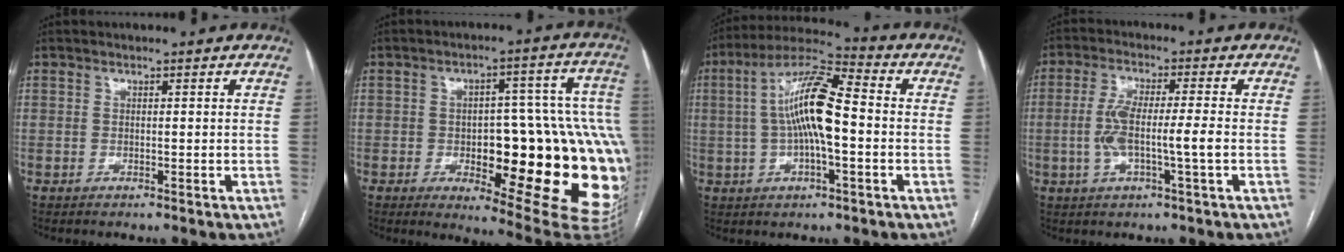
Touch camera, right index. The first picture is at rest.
{"total": 25.8, "force": [-3.8, 7.1, 24.5], "torque": [-0.222, 0.026, -0.022]}
{"total": 12.5, "force": [0.0, 2.6, 12.2], "torque": [-0.233, 0.024, -0.003]}
{"total": 7.6, "force": [-1.2, 0.6, 7.5], "torque": [-0.154, 0.008, -0.022]}